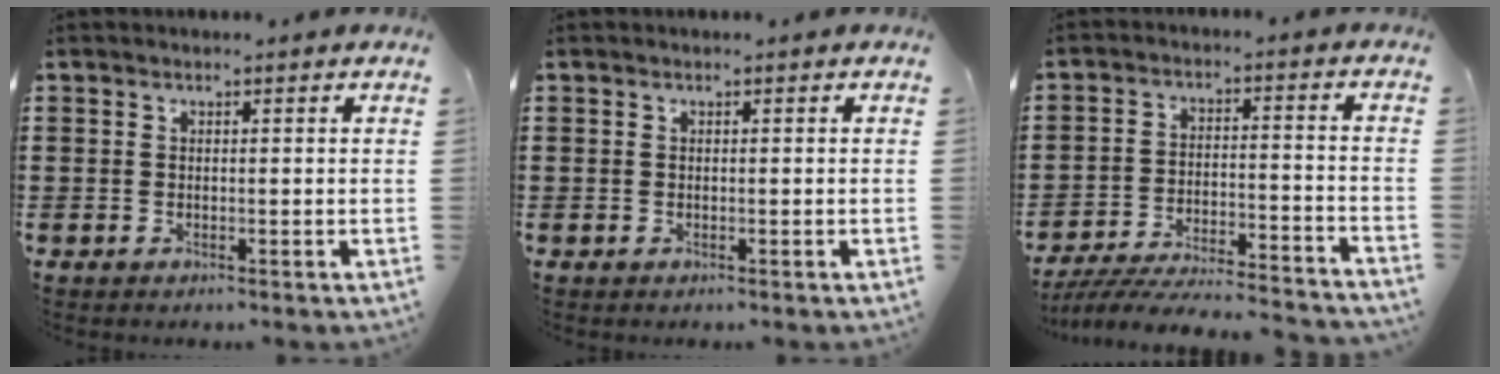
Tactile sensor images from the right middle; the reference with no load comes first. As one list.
[{"total": 0.0}, {"total": 6.7, "force": [-6.4, 0.3, 1.9], "torque": [-0.038, -0.003, -0.126]}]